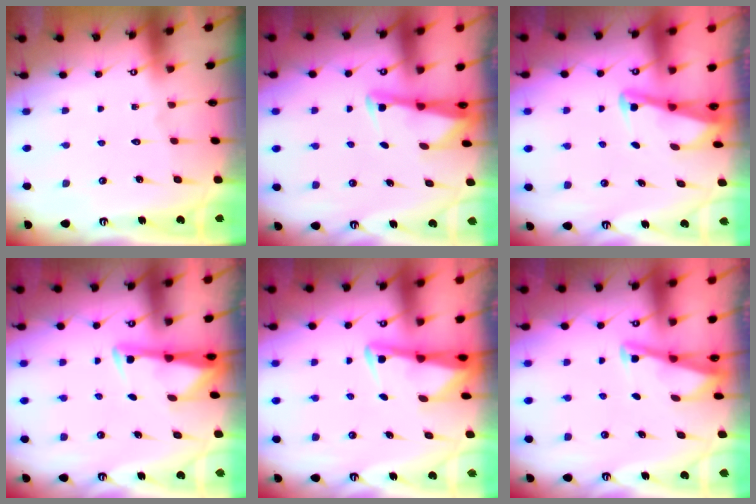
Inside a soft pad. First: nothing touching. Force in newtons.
{"total": 2.7, "press": 2.6, "slide": 0.3}
{"total": 3.0, "press": 3.0, "slide": 0.4}
{"total": 3.2, "press": 3.2, "slide": 0.5}
{"total": 2.9, "press": 2.9, "slide": 0.4}
{"total": 3.0, "press": 3.0, "slide": 0.3}